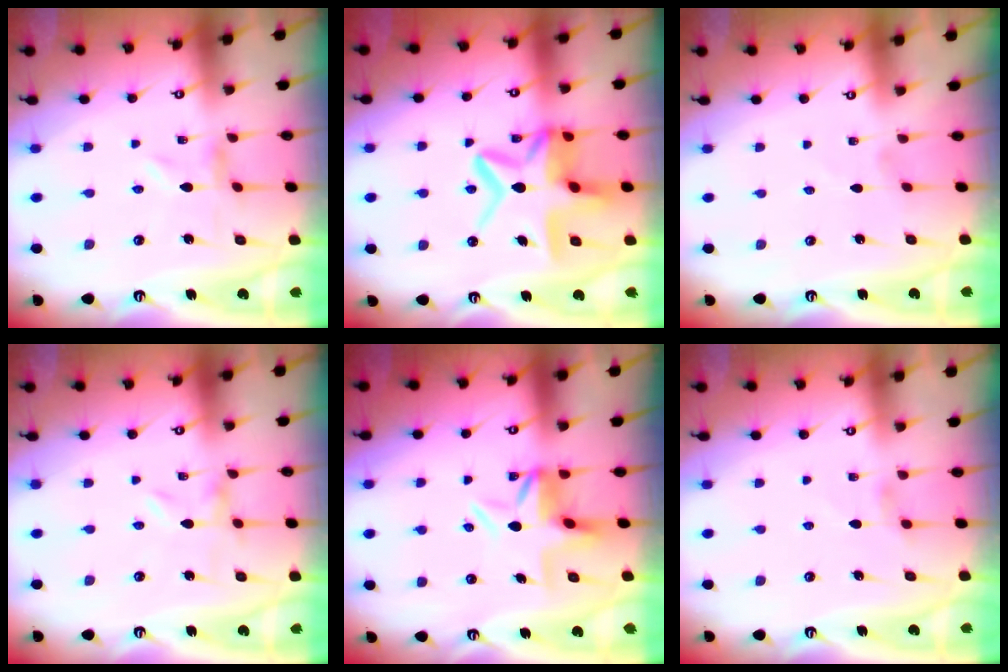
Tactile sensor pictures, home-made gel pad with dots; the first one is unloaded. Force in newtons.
{"total": 15.1, "press": 15.0, "slide": 1.6}
{"total": 1.2, "press": 1.2, "slide": 0.1}
{"total": 0.0}
{"total": 6.2, "press": 5.8, "slide": 2.1}
{"total": 1.7, "press": 1.6, "slide": 0.4}